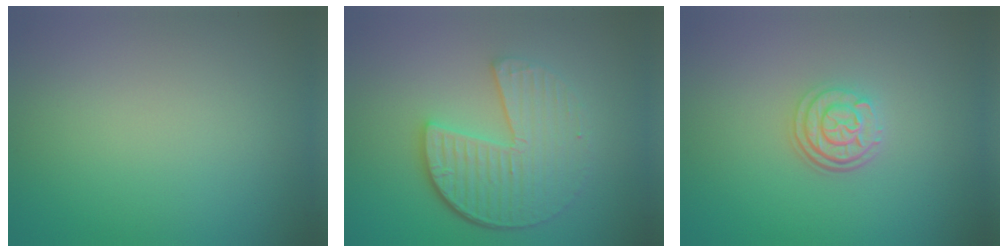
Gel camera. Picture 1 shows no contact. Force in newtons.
{"total": 5.7, "press": 4.2, "slide": 3.9}
{"total": 3.1, "press": 2.5, "slide": 1.8}